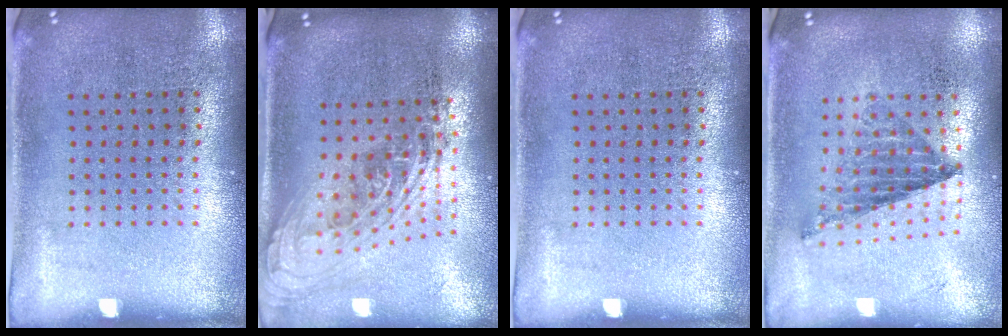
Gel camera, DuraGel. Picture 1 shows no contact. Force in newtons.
{"total": 2.2, "press": 1.7, "slide": 1.5}
{"total": 0.0}
{"total": 0.8, "press": 0.8, "slide": 0.2}